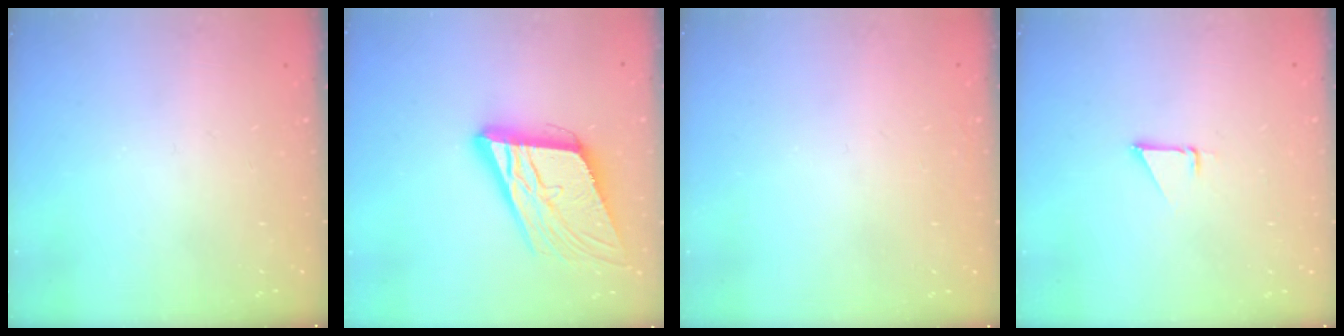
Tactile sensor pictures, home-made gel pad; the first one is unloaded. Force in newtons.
{"total": 17.9, "press": 17.6, "slide": 3.3}
{"total": 1.5, "press": 1.5, "slide": 0.1}
{"total": 1.5, "press": 1.5, "slide": 0.1}